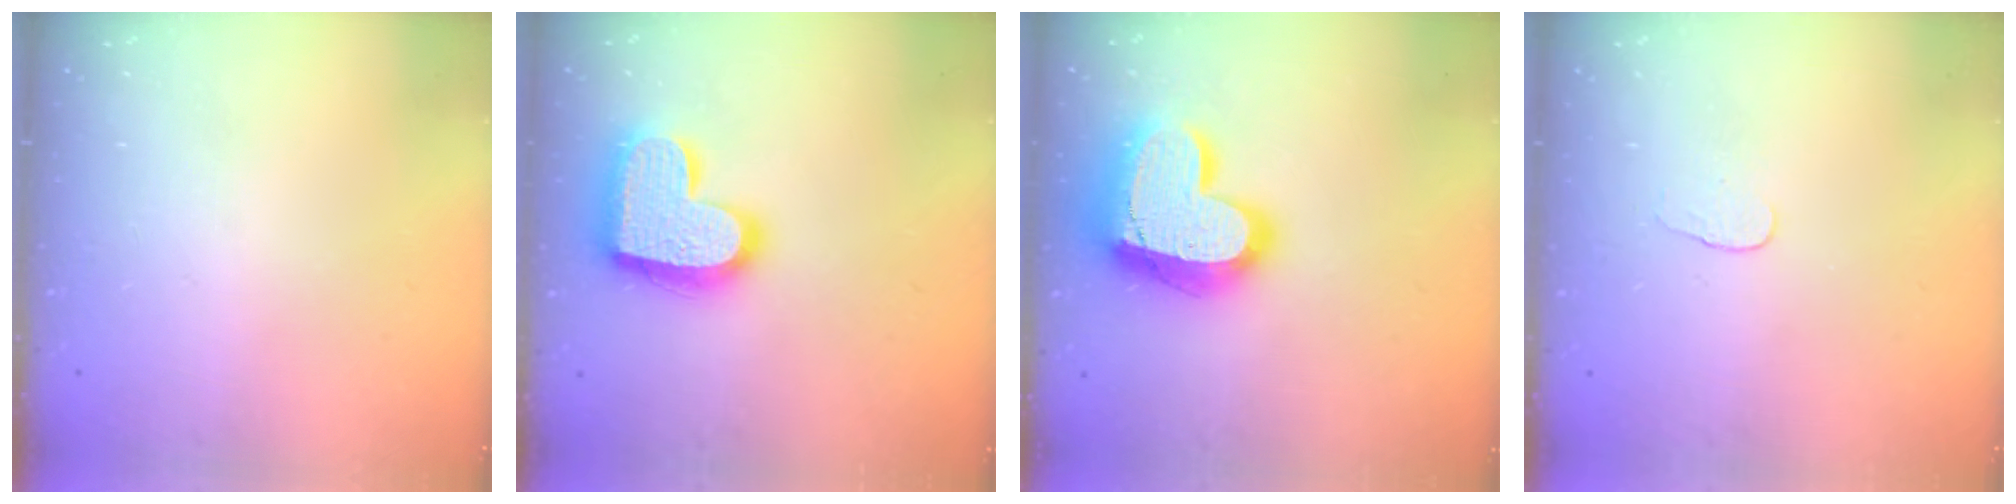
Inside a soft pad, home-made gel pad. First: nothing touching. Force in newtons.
{"total": 19.6, "press": 19.5, "slide": 1.3}
{"total": 21.4, "press": 21.3, "slide": 1.7}
{"total": 3.8, "press": 3.8, "slide": 0.3}